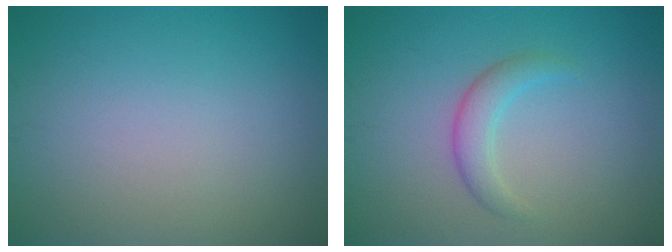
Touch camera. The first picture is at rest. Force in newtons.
{"total": 2.2, "press": 2.2, "slide": 0.2}